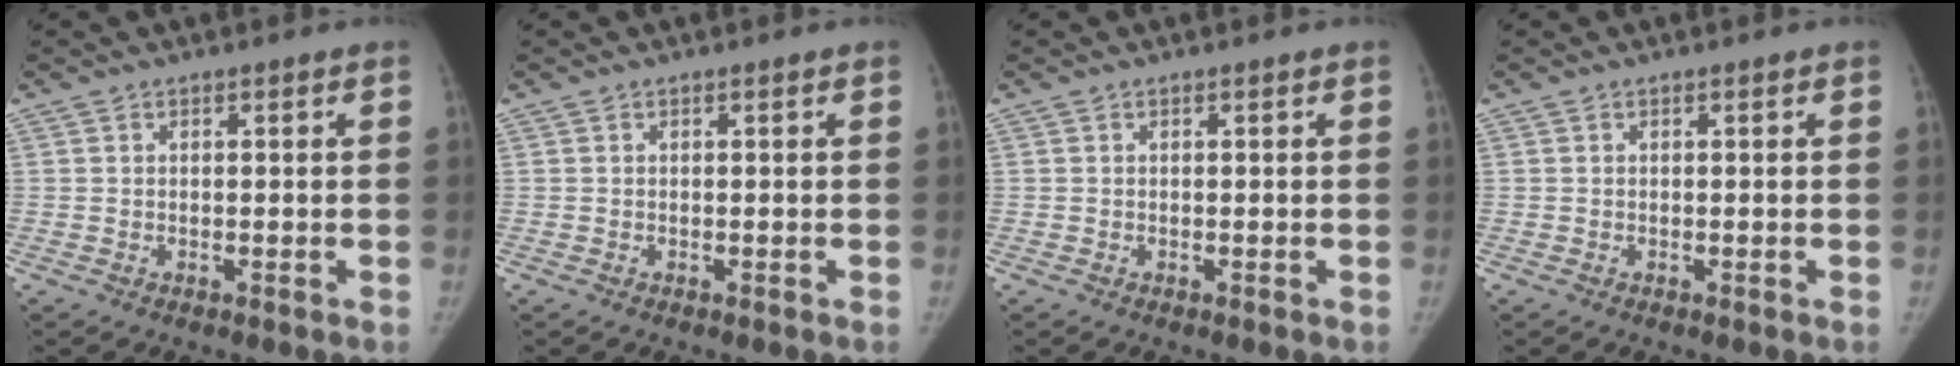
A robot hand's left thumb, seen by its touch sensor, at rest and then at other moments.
{"total": 0.0}
{"total": 0.0}
{"total": 0.0}